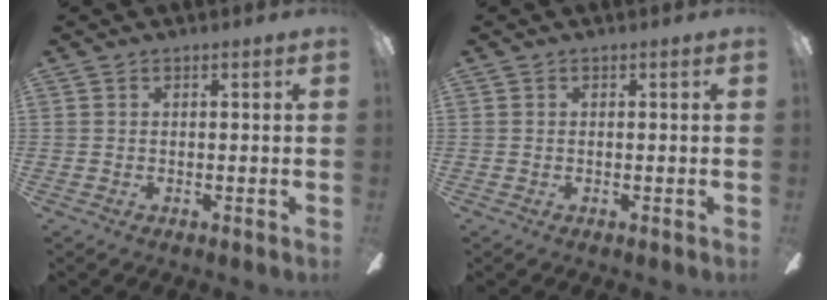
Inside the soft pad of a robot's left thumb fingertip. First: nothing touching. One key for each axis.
{"total": 0.0}